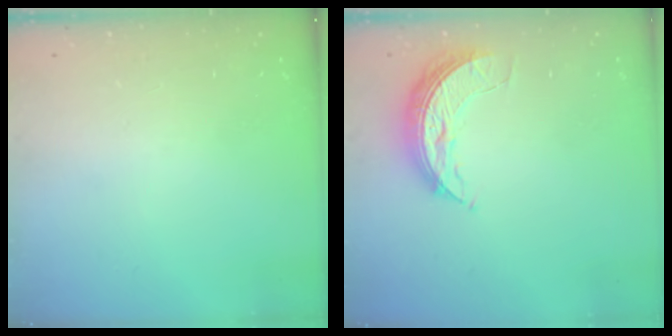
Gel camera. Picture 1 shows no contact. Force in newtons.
{"total": 7.6, "press": 7.6, "slide": 0.1}